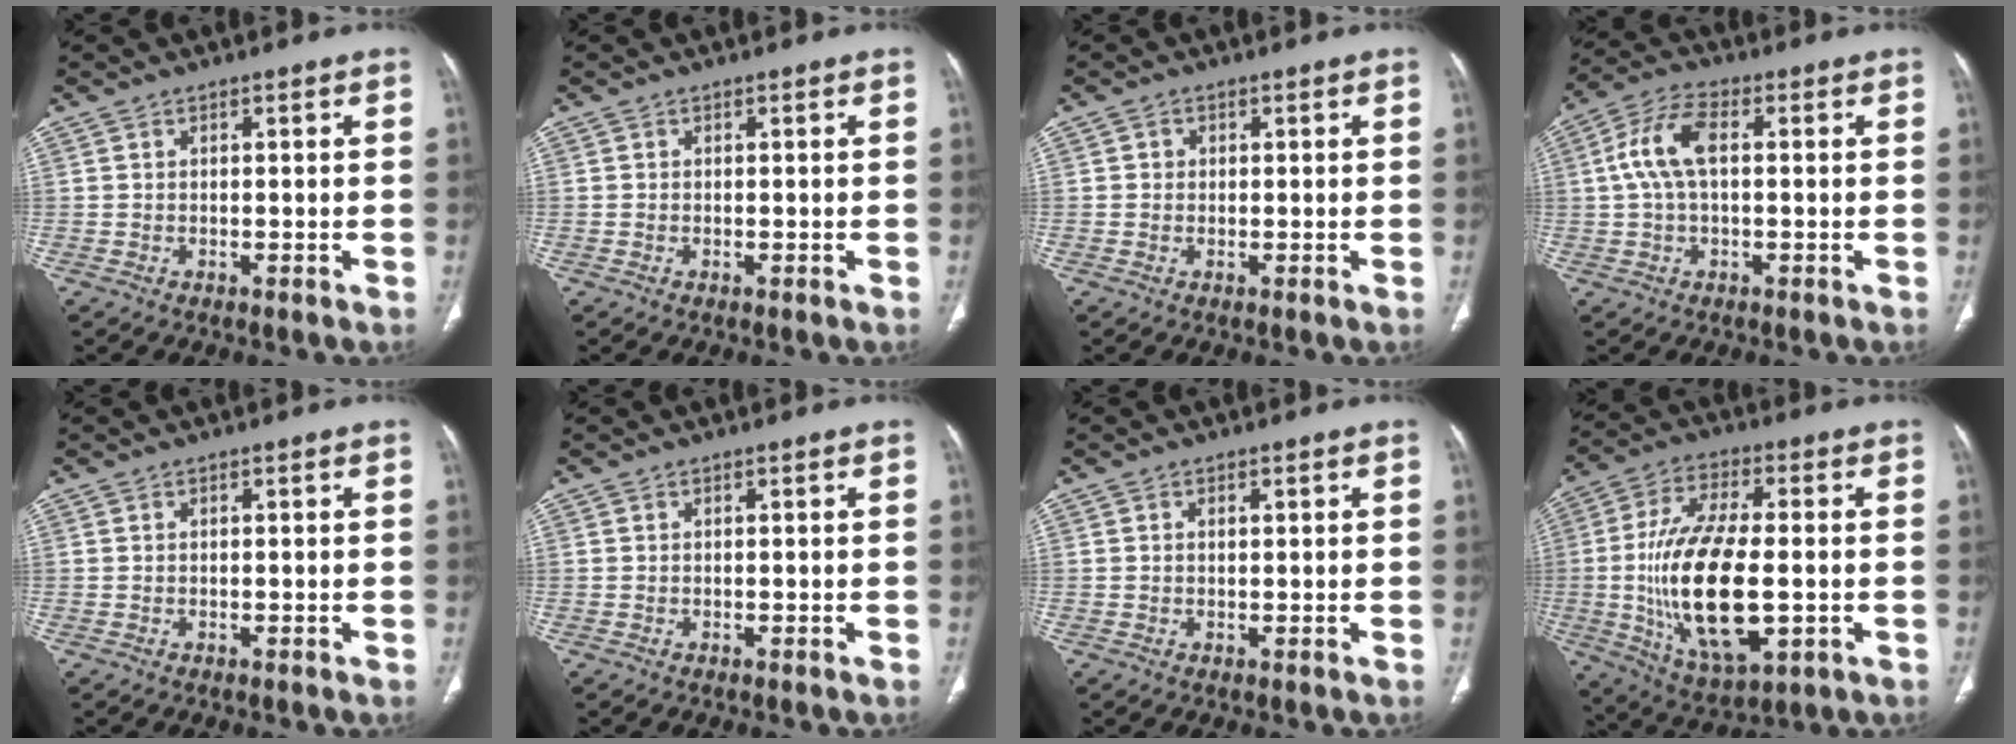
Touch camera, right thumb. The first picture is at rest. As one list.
[{"total": 0.0}, {"total": 1.1, "force": [0.2, 1.1, 0.3], "torque": [0.001, 0.003, 0.001]}, {"total": 8.5, "force": [0.9, 4.2, 7.3], "torque": [-0.160, 0.027, 0.015]}, {"total": 0.0}, {"total": 0.0}, {"total": 1.0, "force": [0.3, 0.5, 0.8], "torque": [-0.017, 0.001, 0.006]}, {"total": 21.3, "force": [-2.4, 9.4, 19.0], "torque": [-0.367, -0.004, -0.029]}]